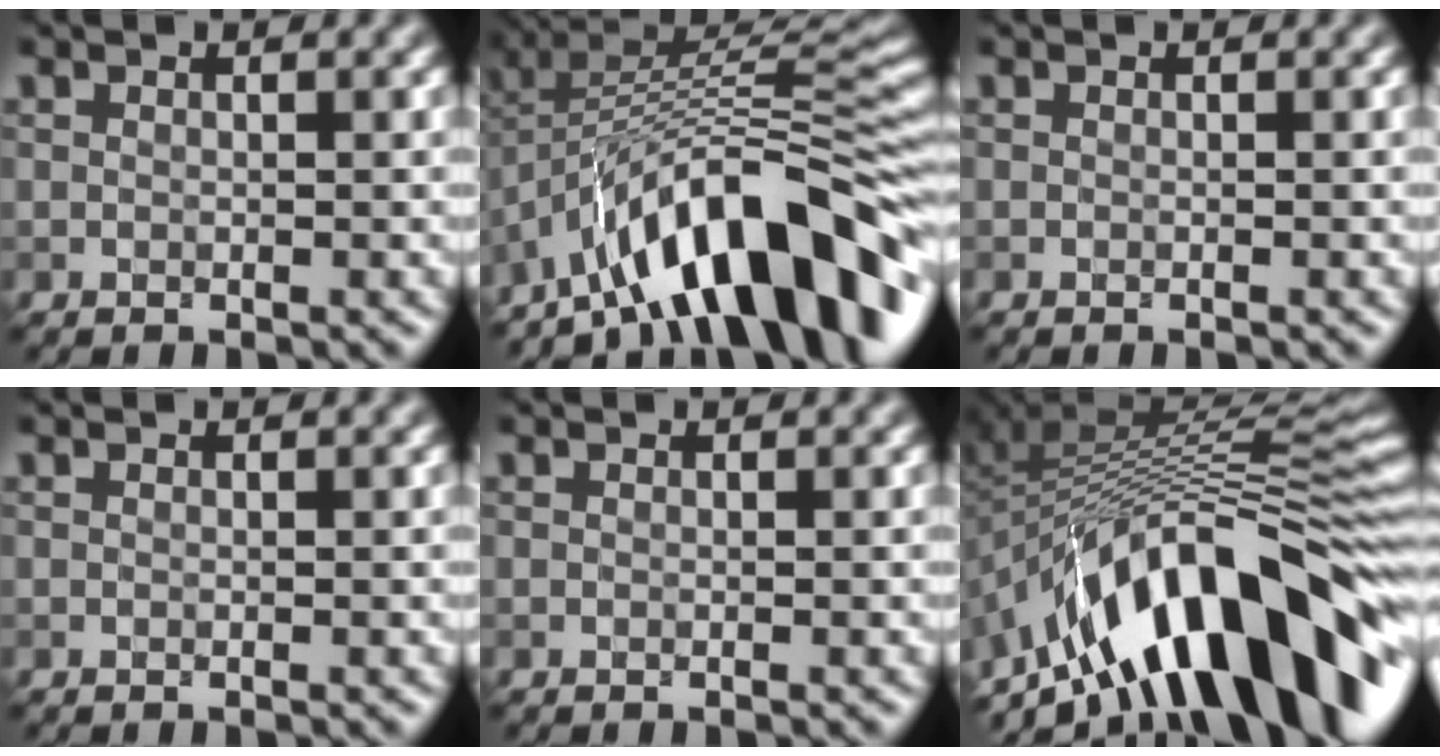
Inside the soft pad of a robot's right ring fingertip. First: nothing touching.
{"total": 12.3, "force": [-6.7, 4.3, 9.4], "torque": [-0.129, 0.033, -0.118]}
{"total": 0.0}
{"total": 0.0}
{"total": 0.0}
{"total": 14.1, "force": [-7.4, 5.8, 10.6], "torque": [-0.162, 0.025, -0.123]}